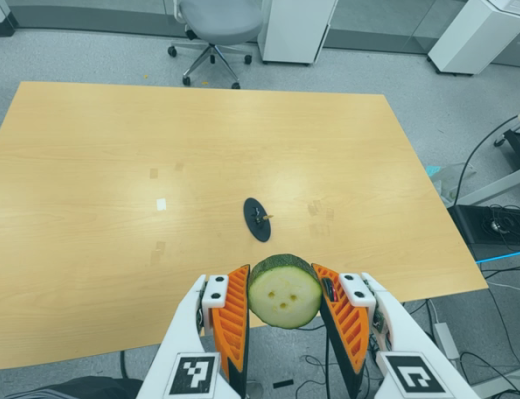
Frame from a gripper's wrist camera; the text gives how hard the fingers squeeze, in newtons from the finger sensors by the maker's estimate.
{"total": 7.3, "left": 6.8, "right": 7.9}